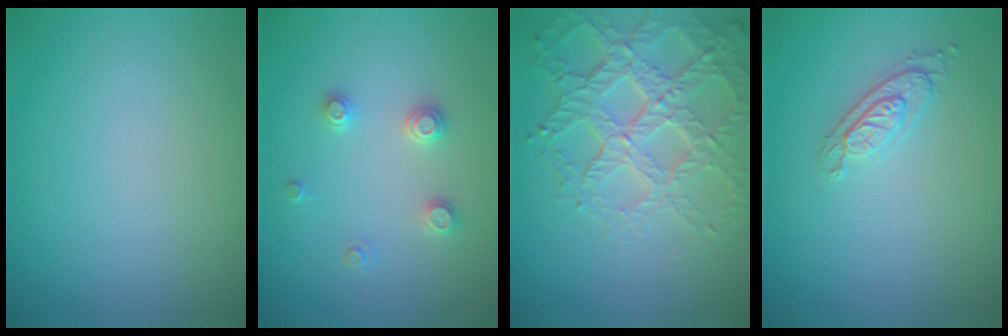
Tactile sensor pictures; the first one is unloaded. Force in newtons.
{"total": 2.0, "press": 2.0, "slide": 0.2}
{"total": 6.5, "press": 4.9, "slide": 4.3}
{"total": 2.1, "press": 1.8, "slide": 1.1}